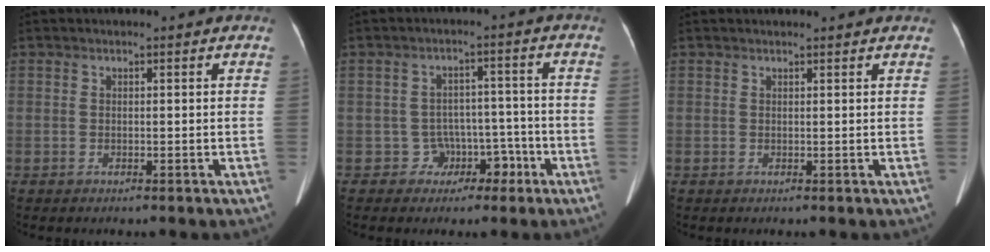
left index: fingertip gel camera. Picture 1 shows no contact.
{"total": 4.7, "force": [-2.5, 4.1, 0.1], "torque": [0.014, 0.024, -0.030]}
{"total": 3.0, "force": [2.9, 0.3, 0.8], "torque": [-0.013, 0.021, 0.033]}